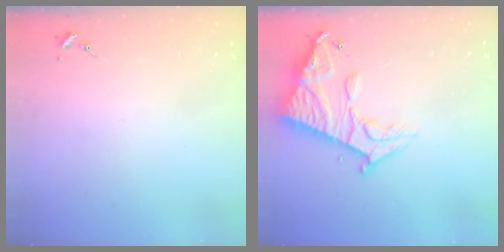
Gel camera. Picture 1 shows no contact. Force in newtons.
{"total": 15.7, "press": 15.7, "slide": 1.5}